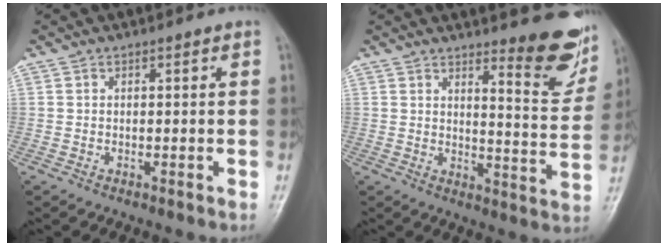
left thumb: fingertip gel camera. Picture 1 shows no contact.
{"total": 11.8, "force": [8.3, 2.8, 7.9], "torque": [-0.066, -0.069, 0.109]}